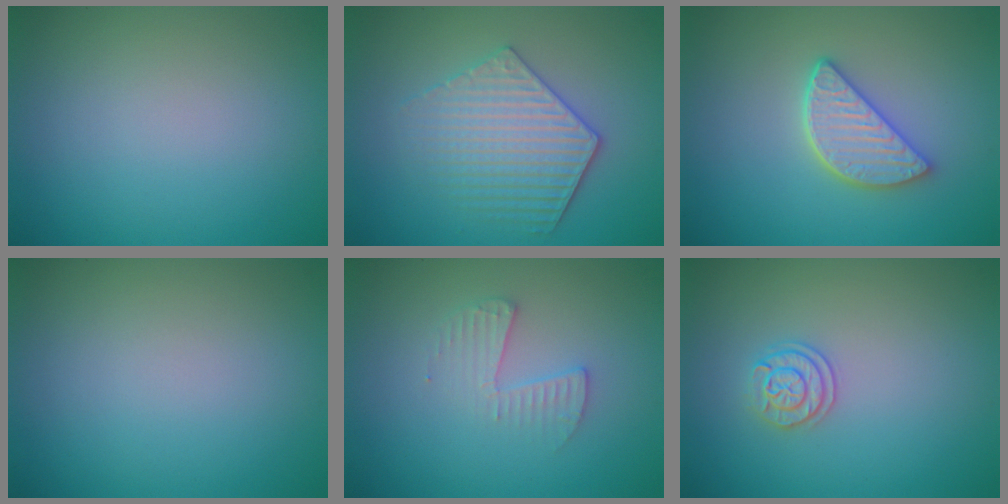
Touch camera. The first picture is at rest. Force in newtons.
{"total": 4.1, "press": 3.8, "slide": 1.4}
{"total": 4.1, "press": 3.4, "slide": 2.3}
{"total": 0.0}
{"total": 2.1, "press": 2.0, "slide": 0.1}
{"total": 1.9, "press": 1.8, "slide": 0.5}